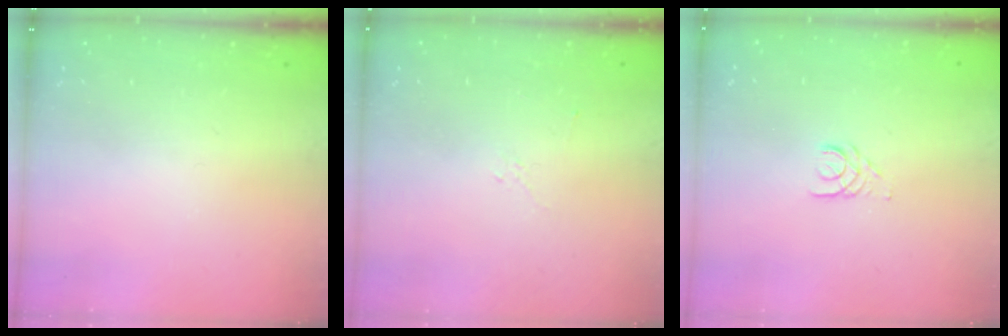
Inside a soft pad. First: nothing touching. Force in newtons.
{"total": 3.1, "press": 3.0, "slide": 0.8}
{"total": 2.5, "press": 2.5, "slide": 0.3}